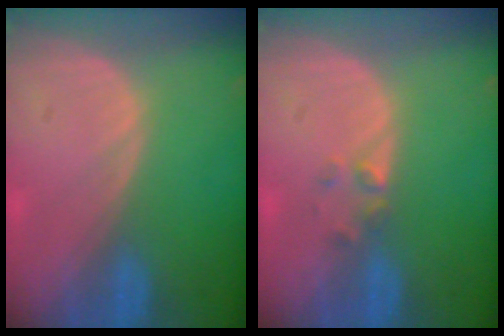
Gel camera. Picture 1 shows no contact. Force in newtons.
{"total": 1.6, "press": 1.4, "slide": 0.9}